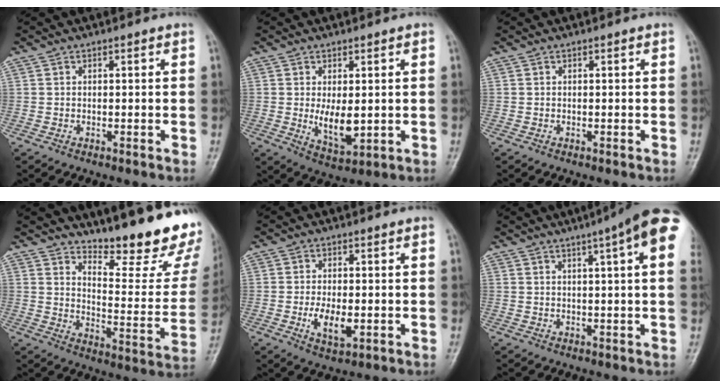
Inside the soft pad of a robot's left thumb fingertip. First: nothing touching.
{"total": 6.9, "force": [0.0, 3.4, 6.0], "torque": [-0.085, -0.018, 0.014]}
{"total": 0.0}
{"total": 20.4, "force": [16.5, 4.4, 11.1], "torque": [-0.118, -0.144, 0.224]}
{"total": 5.5, "force": [-1.2, 2.7, 4.7], "torque": [-0.084, -0.005, -0.017]}
{"total": 14.5, "force": [7.1, 2.1, 12.5], "torque": [-0.167, 0.012, 0.082]}